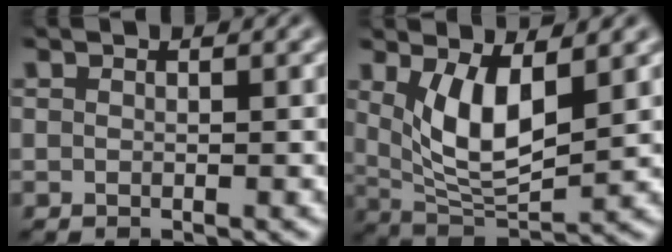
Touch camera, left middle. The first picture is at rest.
{"total": 5.9, "force": [1.8, 2.4, 5.1], "torque": [-0.104, -0.015, 0.043]}